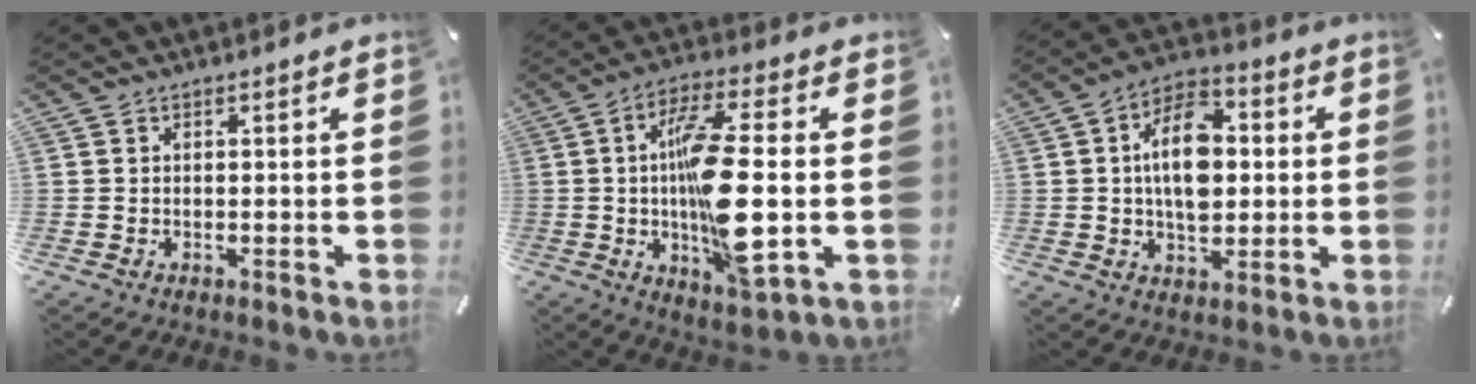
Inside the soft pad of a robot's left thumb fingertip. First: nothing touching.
{"total": 18.0, "force": [-0.4, 5.6, 17.1], "torque": [-0.312, -0.018, -0.014]}
{"total": 12.7, "force": [0.8, 8.3, 9.5], "torque": [-0.165, 0.005, 0.013]}